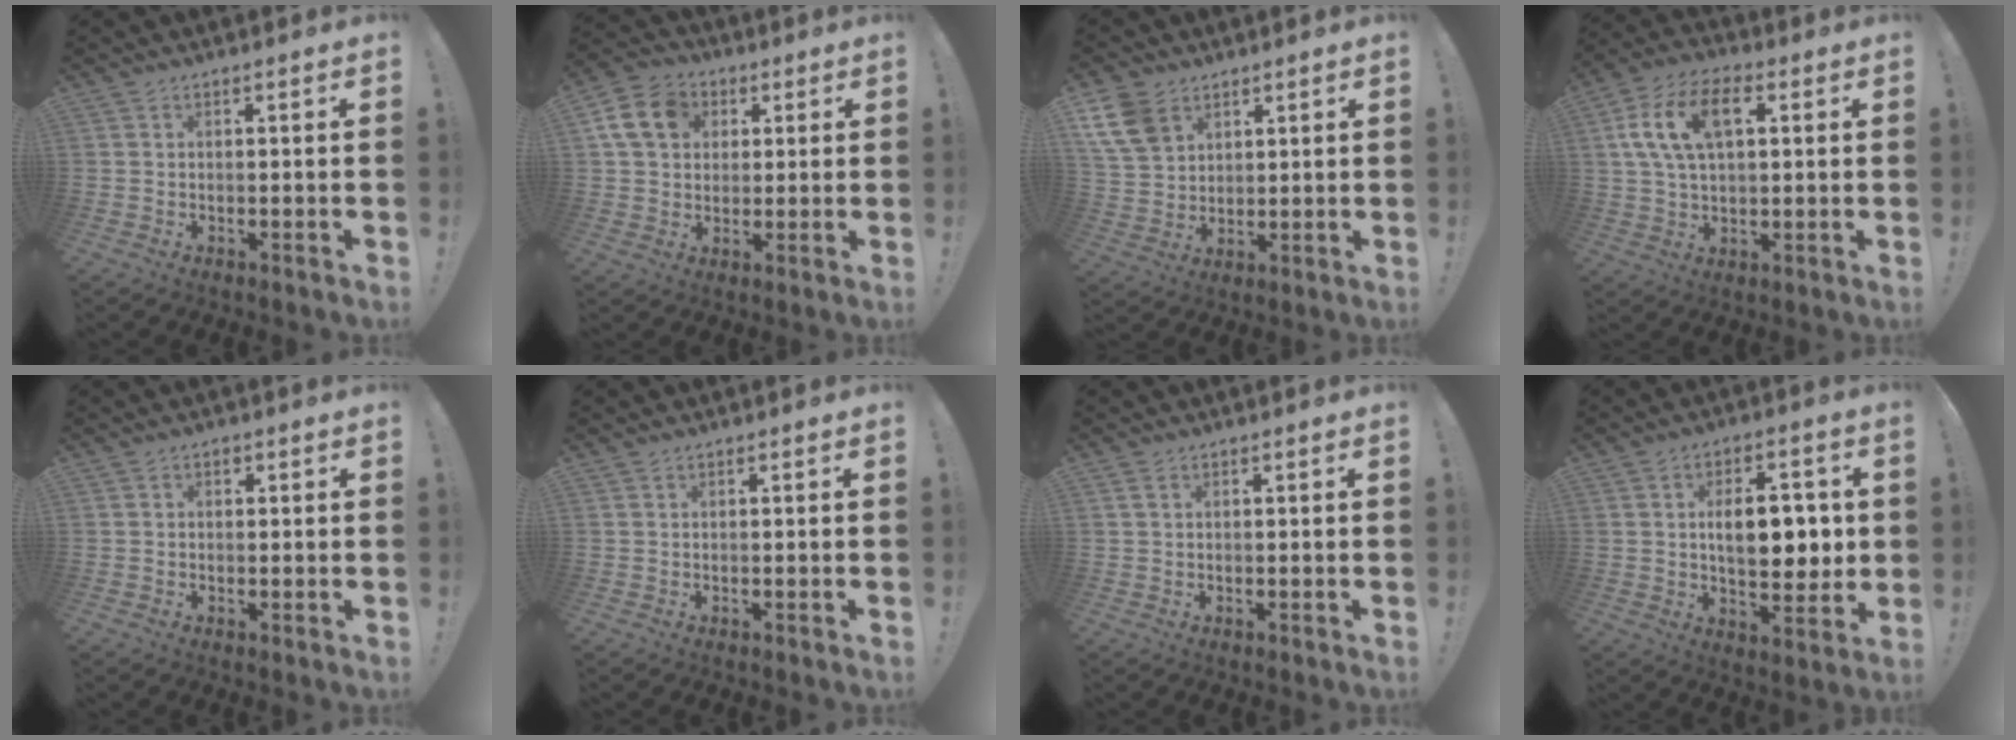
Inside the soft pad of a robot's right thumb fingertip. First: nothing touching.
{"total": 13.2, "force": [3.7, 10.7, 6.7], "torque": [-0.107, 0.002, 0.078]}
{"total": 11.4, "force": [6.3, 7.9, 5.3], "torque": [-0.103, -0.023, 0.130]}
{"total": 14.1, "force": [4.1, 8.1, 10.8], "torque": [-0.200, 0.003, 0.073]}
{"total": 1.0, "force": [0.1, 1.0, 0.3], "torque": [-0.003, 0.002, 0.001]}
{"total": 0.0}
{"total": 1.5, "force": [0.7, 0.8, 0.9], "torque": [-0.013, 0.001, 0.012]}
{"total": 12.1, "force": [1.1, 6.5, 10.1], "torque": [-0.136, 0.004, 0.019]}